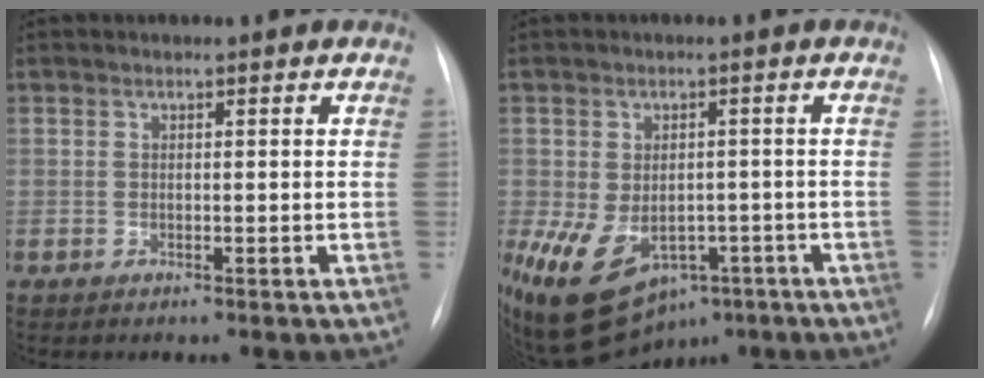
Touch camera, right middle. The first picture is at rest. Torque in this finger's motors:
{"motor_torque": [0.89, -0.73, 0.94, 0.21]}